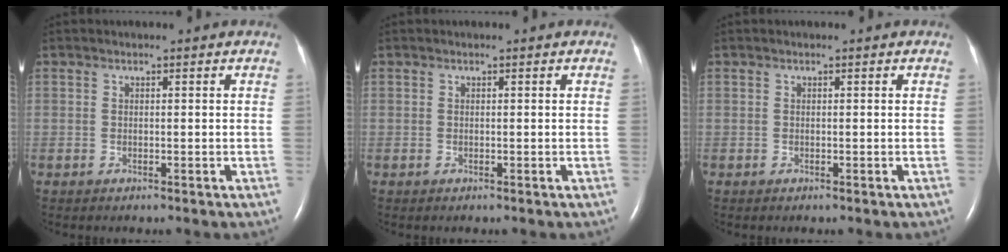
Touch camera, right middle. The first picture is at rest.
{"total": 0.0}
{"total": 0.0}